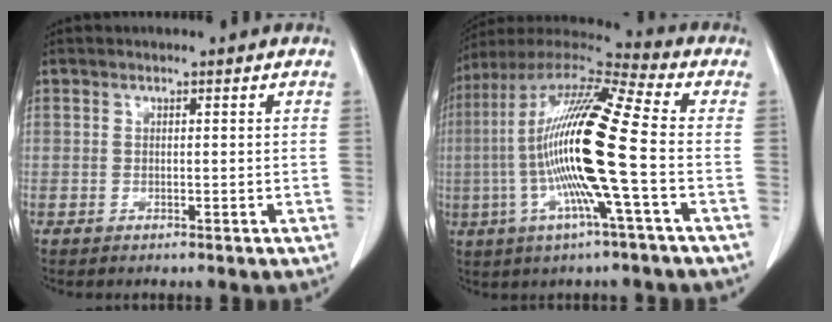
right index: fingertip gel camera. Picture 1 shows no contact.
{"total": 18.9, "force": [-2.5, 0.4, 18.7], "torque": [-0.368, 0.000, -0.062]}